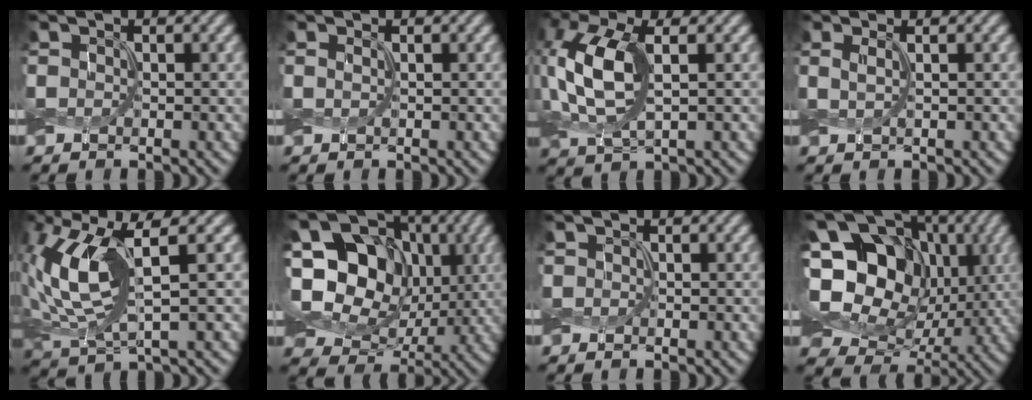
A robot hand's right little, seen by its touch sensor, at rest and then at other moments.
{"total": 0.6, "force": [0.1, 0.3, 0.6], "torque": [-0.013, 0.004, -0.004]}
{"total": 8.0, "force": [0.0, 4.1, 6.8], "torque": [-0.179, 0.006, -0.001]}
{"total": 1.2, "force": [0.0, 0.3, 1.2], "torque": [-0.025, 0.005, -0.005]}
{"total": 8.3, "force": [0.6, 3.2, 7.6], "torque": [-0.189, -0.003, 0.019]}
{"total": 13.9, "force": [0.6, 11.6, 7.6], "torque": [-0.170, 0.019, 0.008]}
{"total": 0.0}
{"total": 15.5, "force": [0.8, 12.9, 8.6], "torque": [-0.179, 0.016, 0.013]}